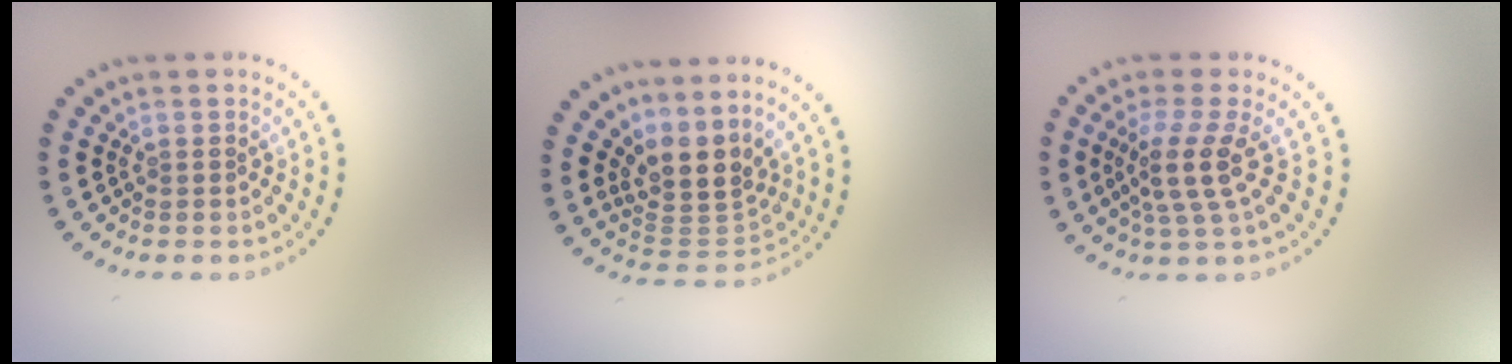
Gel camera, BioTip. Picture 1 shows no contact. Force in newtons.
{"total": 4.1, "press": 3.1, "slide": 2.8}
{"total": 3.4, "press": 2.3, "slide": 2.4}